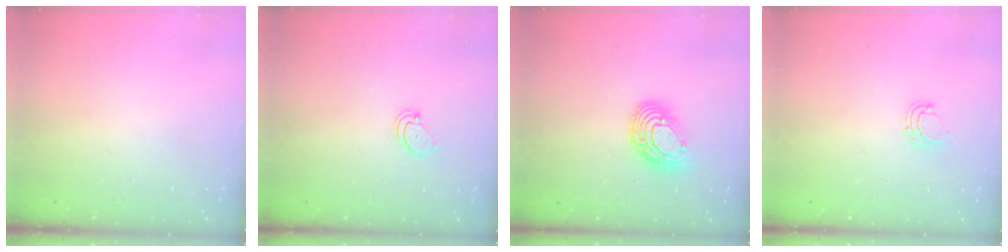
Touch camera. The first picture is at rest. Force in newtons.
{"total": 1.9, "press": 1.9, "slide": 0.2}
{"total": 12.0, "press": 11.9, "slide": 1.0}
{"total": 4.9, "press": 4.8, "slide": 0.4}